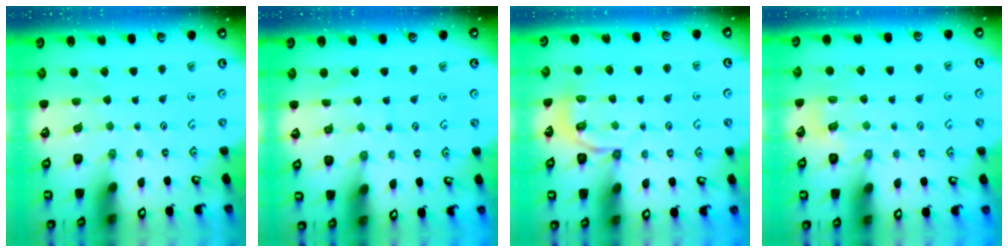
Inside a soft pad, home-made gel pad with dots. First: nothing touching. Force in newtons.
{"total": 4.1, "press": 4.1, "slide": 0.4}
{"total": 4.4, "press": 3.8, "slide": 2.1}
{"total": 2.9, "press": 2.6, "slide": 1.2}